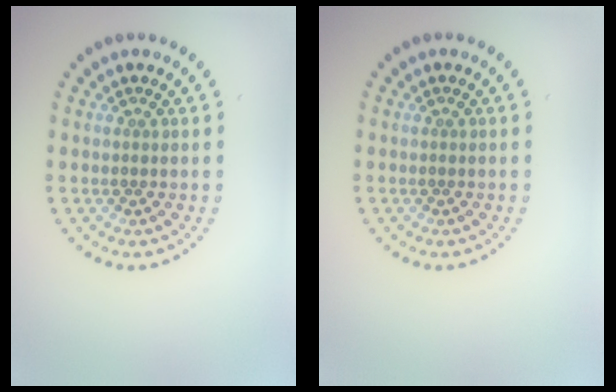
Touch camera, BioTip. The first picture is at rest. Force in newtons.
{"total": 0.0}